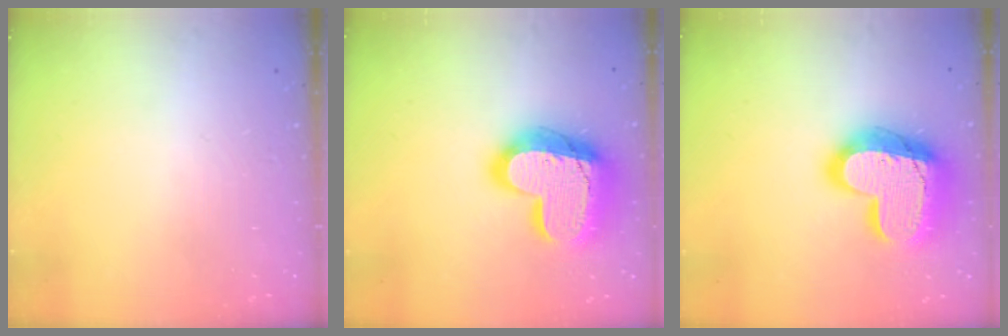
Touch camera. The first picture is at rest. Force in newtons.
{"total": 21.7, "press": 21.6, "slide": 1.9}
{"total": 21.7, "press": 21.6, "slide": 1.9}